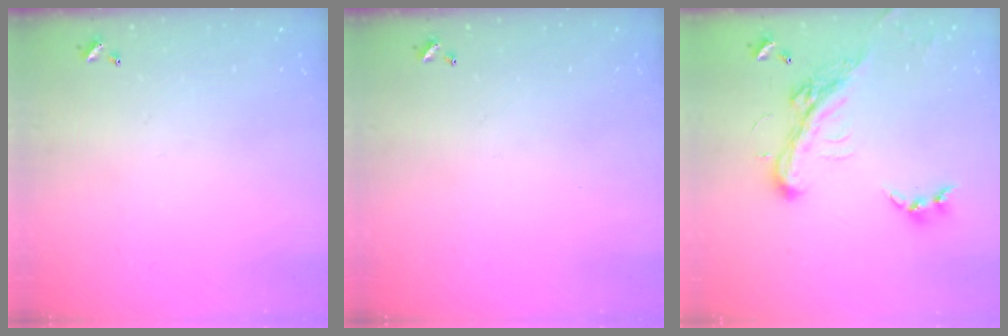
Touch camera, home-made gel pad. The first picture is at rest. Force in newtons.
{"total": 0.0}
{"total": 5.5, "press": 5.3, "slide": 1.5}